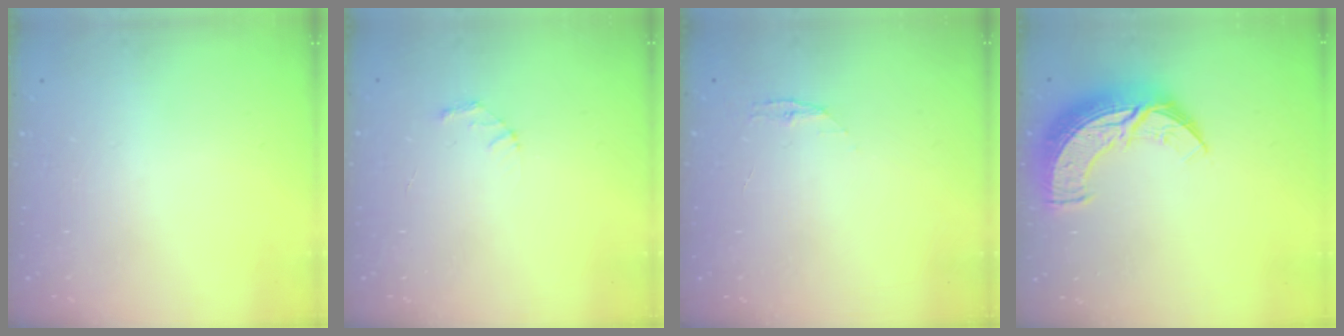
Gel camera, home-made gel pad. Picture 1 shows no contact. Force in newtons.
{"total": 1.9, "press": 1.9, "slide": 0.2}
{"total": 3.8, "press": 3.8, "slide": 0.5}
{"total": 13.1, "press": 13.1, "slide": 1.0}